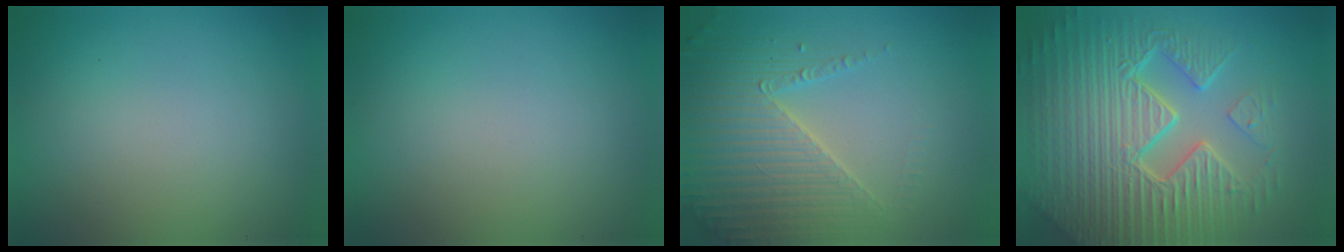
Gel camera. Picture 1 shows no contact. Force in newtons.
{"total": 0.0}
{"total": 4.3, "press": 4.3, "slide": 0.6}
{"total": 10.9, "press": 7.1, "slide": 8.3}